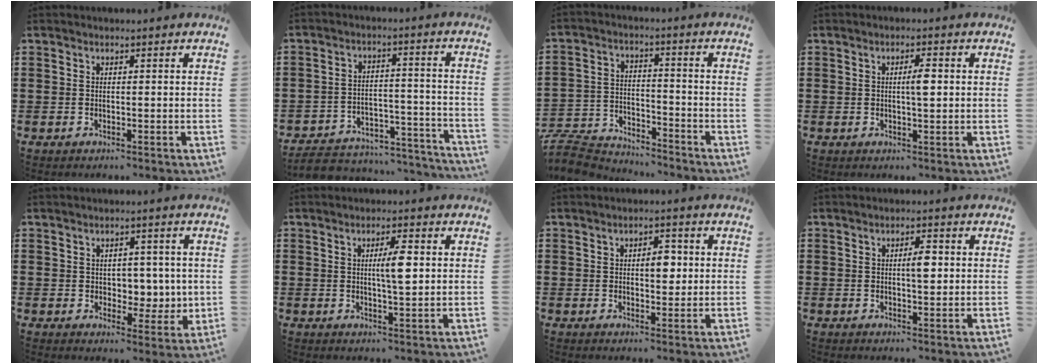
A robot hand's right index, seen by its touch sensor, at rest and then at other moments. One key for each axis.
{"total": 5.5, "fx": -5.1, "fy": 1.4, "fz": 1.4, "tx": -0.028, "ty": 0.009, "tz": -0.102}
{"total": 7.1, "fx": -6.9, "fy": 1.4, "fz": 0.9, "tx": -0.034, "ty": 0.012, "tz": -0.142}
{"total": 2.9, "fx": 0.4, "fy": 0.7, "fz": 2.8, "tx": -0.046, "ty": -0.002, "tz": 0.002}
{"total": 4.5, "fx": 1.0, "fy": 3.7, "fz": 2.4, "tx": -0.038, "ty": 0.001, "tz": 0.012}
{"total": 5.0, "fx": 0.8, "fy": 1.1, "fz": 4.8, "tx": -0.093, "ty": 0.006, "tz": 0.011}
{"total": 4.2, "fx": 0.6, "fy": 2.2, "fz": 3.5, "tx": -0.048, "ty": 0.002, "tz": 0.002}
{"total": 3.4, "fx": 0.5, "fy": 1.1, "fz": 3.2, "tx": -0.054, "ty": 0.003, "tz": 0.003}